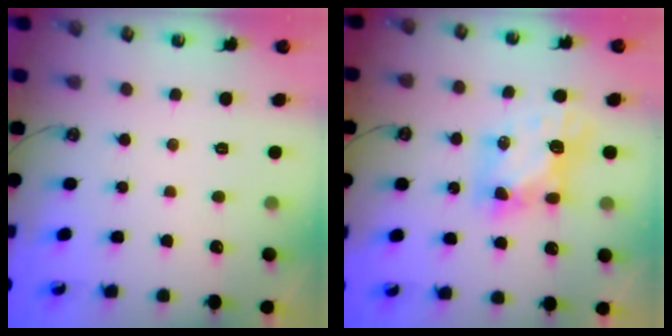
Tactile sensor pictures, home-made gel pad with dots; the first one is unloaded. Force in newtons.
{"total": 6.8, "press": 6.8, "slide": 0.3}